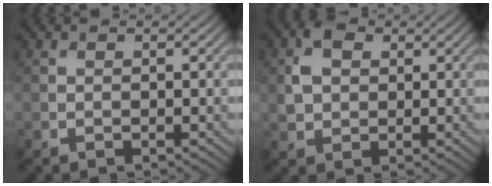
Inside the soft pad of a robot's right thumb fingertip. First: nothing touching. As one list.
[{"total": 4.3, "force": [1.3, 3.2, 2.6], "torque": [-0.064, 0.005, 0.023]}]